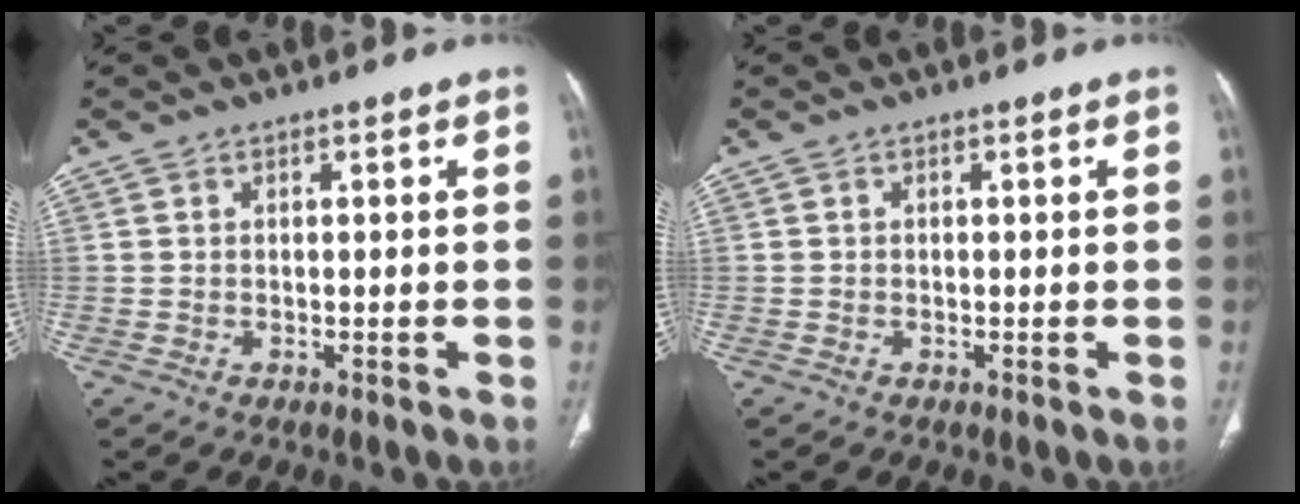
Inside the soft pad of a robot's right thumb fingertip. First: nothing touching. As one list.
[{"total": 0.0}]